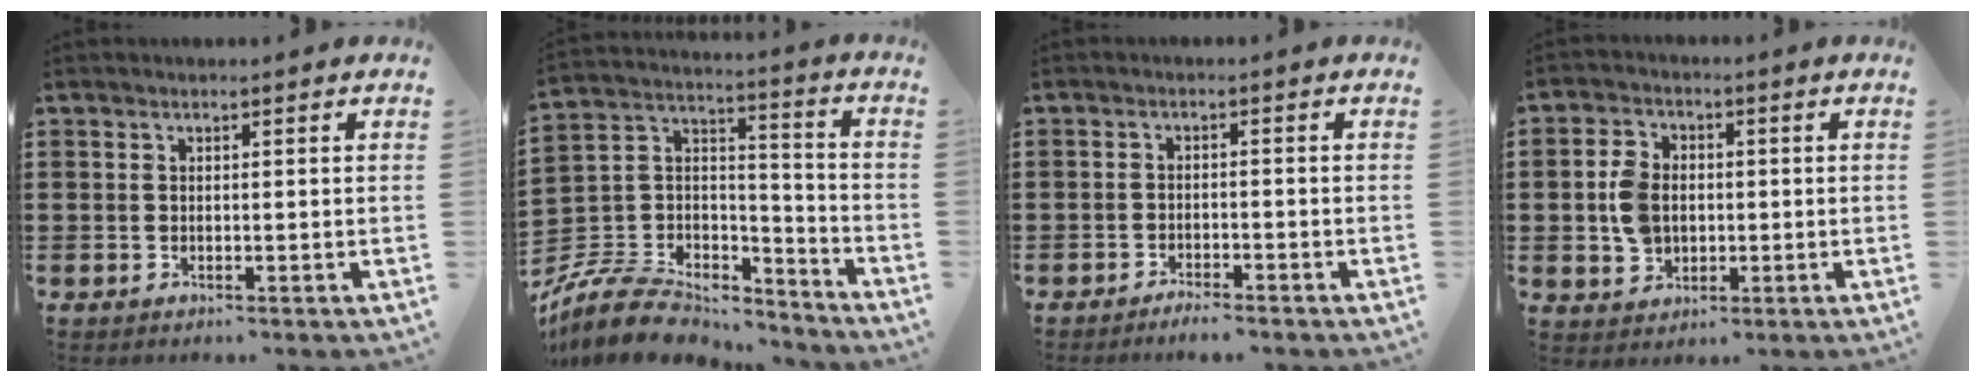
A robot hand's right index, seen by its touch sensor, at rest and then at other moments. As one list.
[{"total": 10.4, "force": [-9.0, 4.1, 3.0], "torque": [-0.086, 0.015, -0.181]}, {"total": 1.9, "force": [-1.9, 0.0, 0.3], "torque": [-0.009, 0.001, -0.039]}, {"total": 6.0, "force": [-0.2, 4.5, 3.9], "torque": [-0.103, 0.007, -0.009]}]